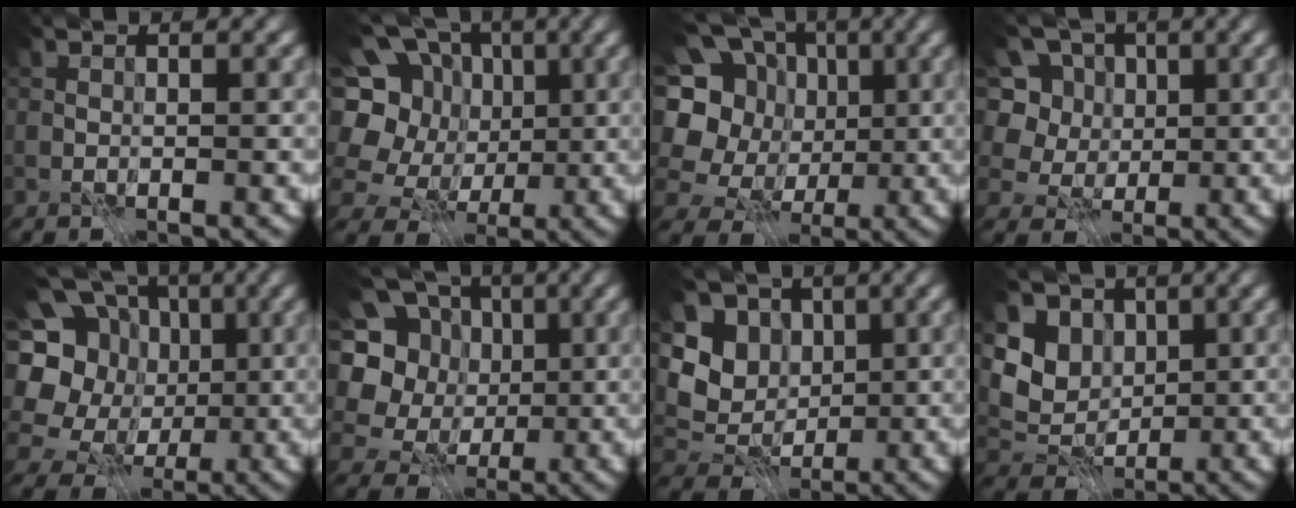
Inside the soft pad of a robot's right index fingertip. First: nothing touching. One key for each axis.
{"total": 12.5, "fx": 1.7, "fy": 10.8, "fz": 6.1, "tx": -0.152, "ty": 0.030, "tz": 0.011}
{"total": 14.6, "fx": 2.2, "fy": 12.8, "fz": 6.7, "tx": -0.186, "ty": 0.040, "tz": 0.019}
{"total": 9.2, "fx": 4.0, "fy": 7.1, "fz": 4.3, "tx": -0.080, "ty": 0.017, "tz": 0.051}
{"total": 15.4, "fx": 2.1, "fy": 13.6, "fz": 6.9, "tx": -0.190, "ty": 0.039, "tz": 0.020}
{"total": 11.6, "fx": 2.1, "fy": 10.0, "fz": 5.4, "tx": -0.149, "ty": 0.035, "tz": 0.005}
{"total": 7.0, "fx": 2.2, "fy": 5.9, "fz": 3.0, "tx": -0.066, "ty": 0.000, "tz": 0.019}
{"total": 6.4, "fx": 2.5, "fy": 5.3, "fz": 2.7, "tx": -0.068, "ty": -0.001, "tz": 0.035}